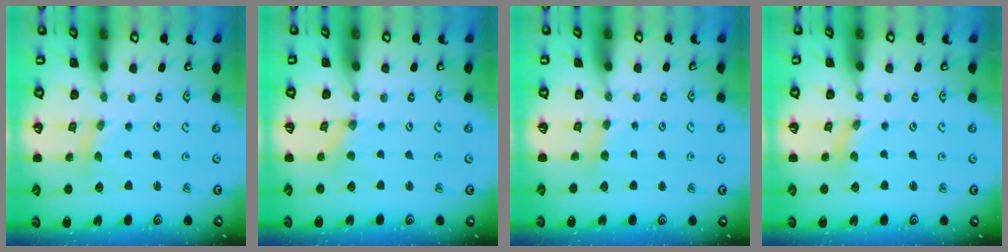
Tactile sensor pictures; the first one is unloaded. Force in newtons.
{"total": 0.0}
{"total": 2.3, "press": 2.3, "slide": 0.4}
{"total": 0.0}